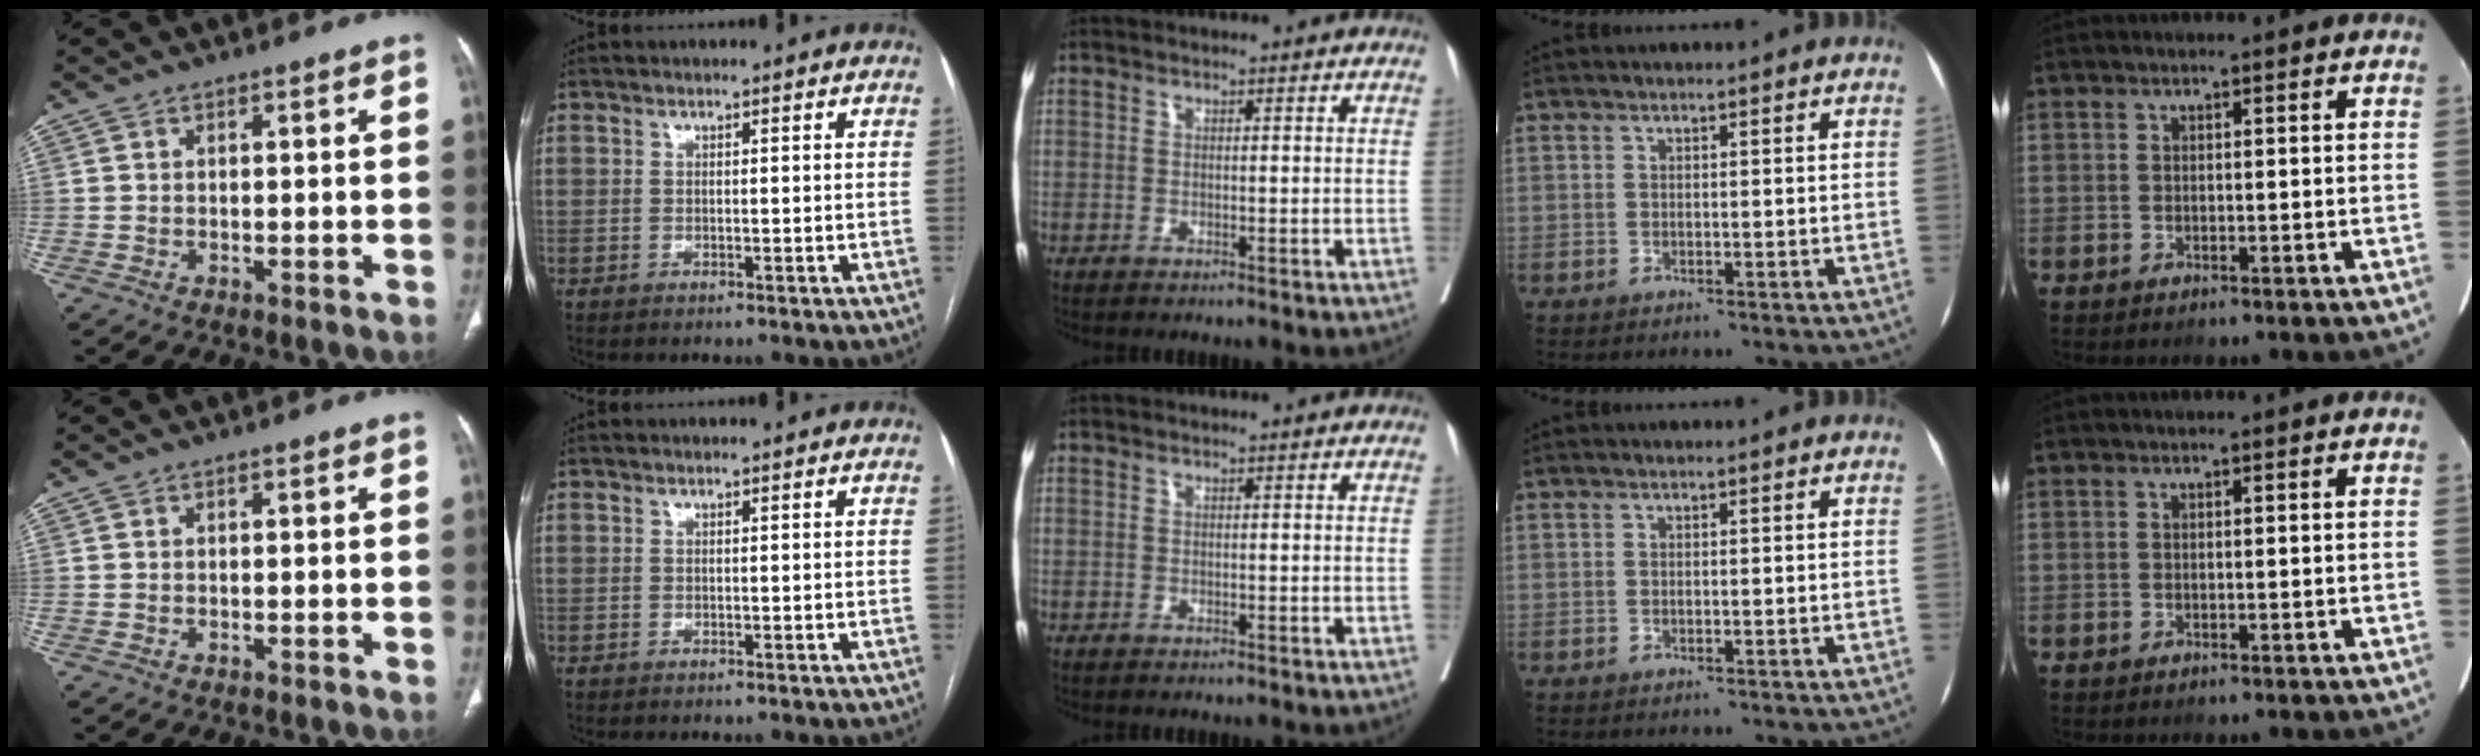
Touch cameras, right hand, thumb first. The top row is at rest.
{}